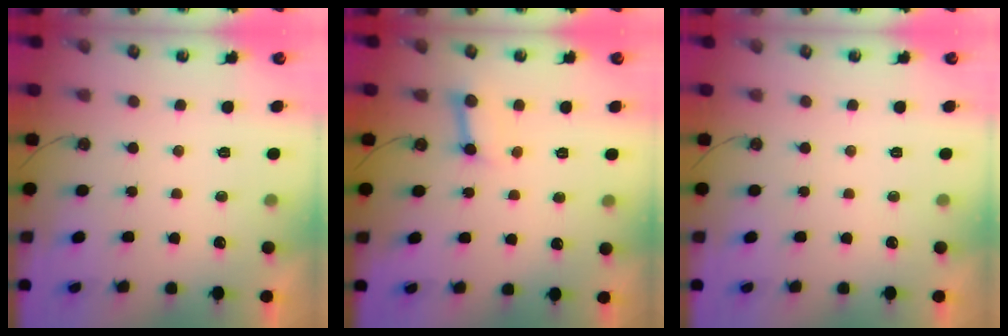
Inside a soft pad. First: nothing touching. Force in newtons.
{"total": 3.9, "press": 3.8, "slide": 0.4}
{"total": 0.0}